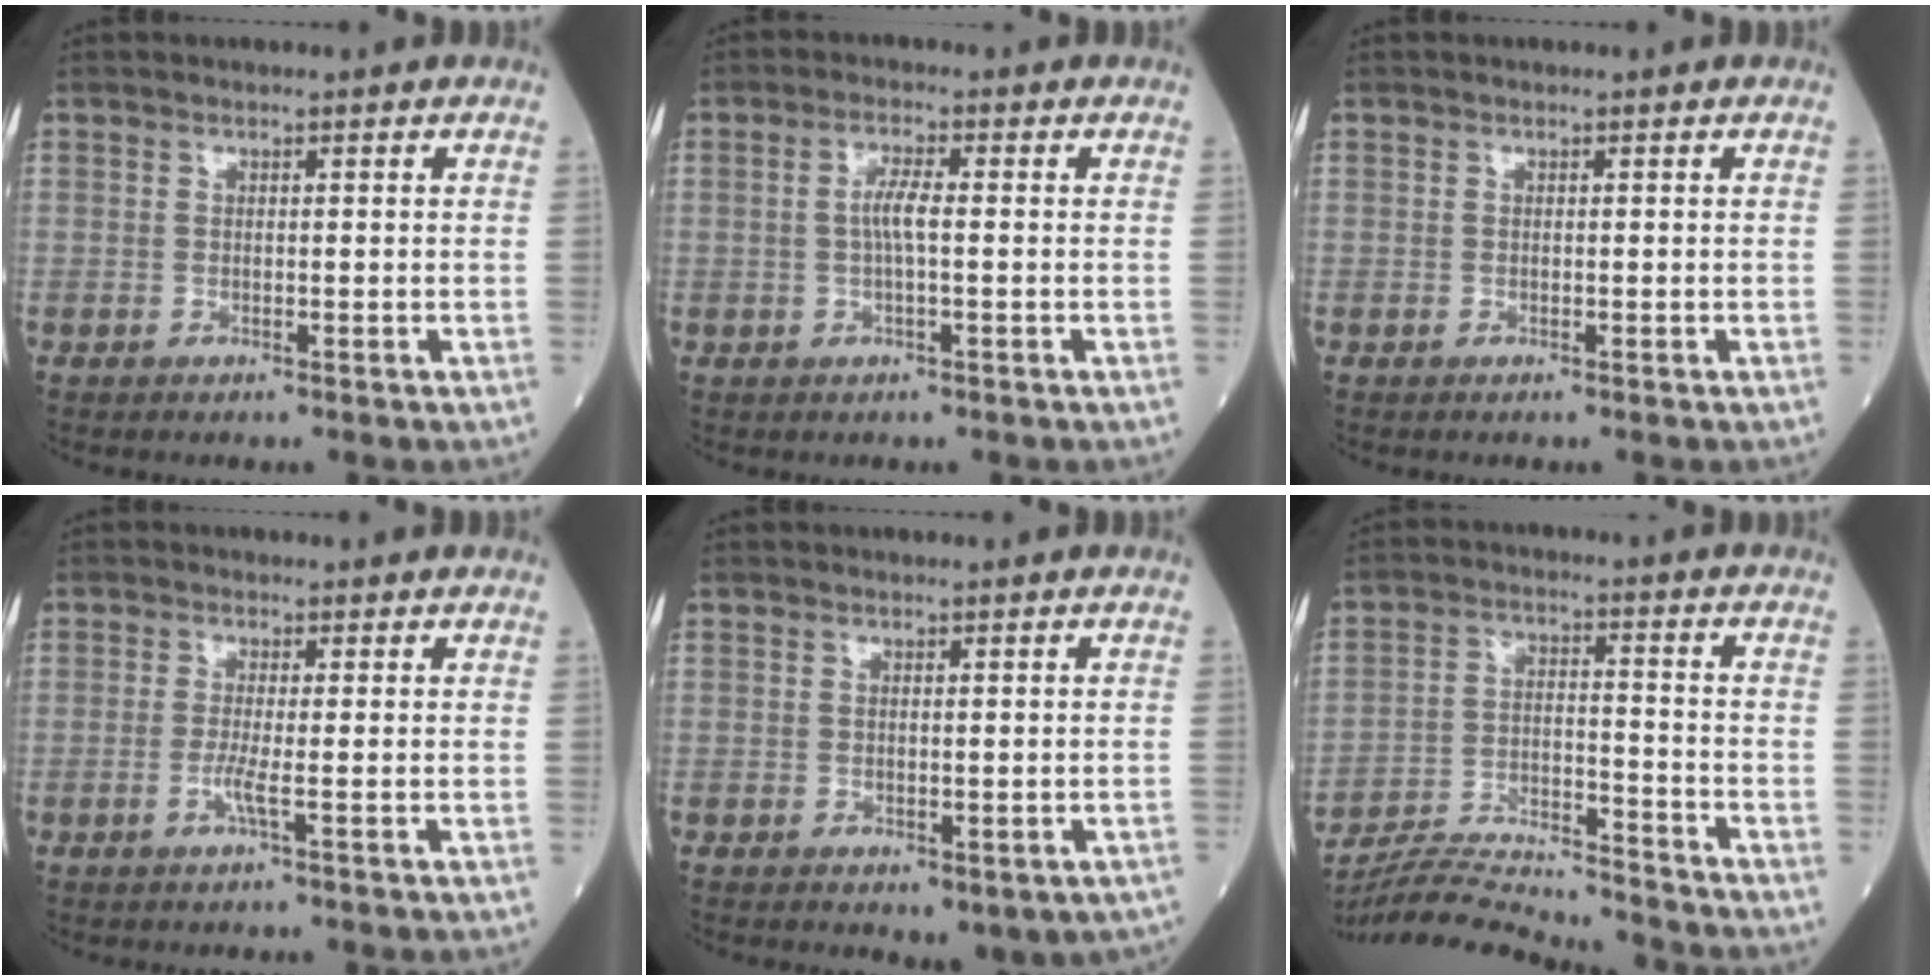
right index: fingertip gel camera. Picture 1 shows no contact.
{"total": 3.2, "force": [-0.1, 0.3, 3.2], "torque": [-0.066, 0.003, -0.003]}
{"total": 0.0}
{"total": 1.9, "force": [-0.7, -0.5, 1.7], "torque": [-0.040, -0.003, -0.016]}
{"total": 4.7, "force": [-2.6, 2.4, 3.2], "torque": [-0.023, 0.003, -0.028]}
{"total": 16.8, "force": [-16.2, 0.3, 4.3], "torque": [-0.086, -0.005, -0.257]}